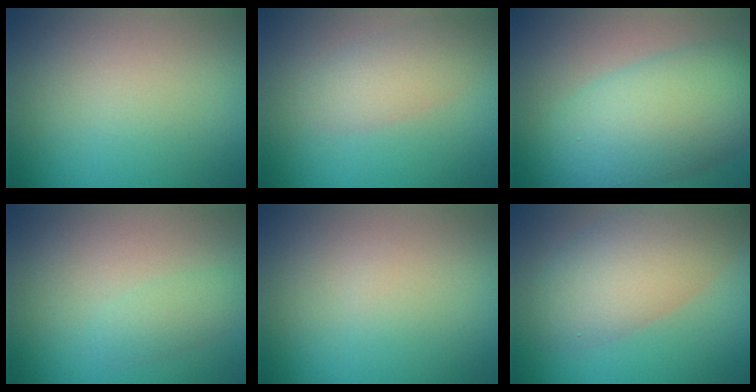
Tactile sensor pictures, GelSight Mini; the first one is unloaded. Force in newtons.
{"total": 2.8, "press": 2.8, "slide": 0.0}
{"total": 9.5, "press": 9.5, "slide": 0.3}
{"total": 1.5, "press": 1.5, "slide": 0.1}
{"total": 0.0}
{"total": 6.9, "press": 6.9, "slide": 0.4}